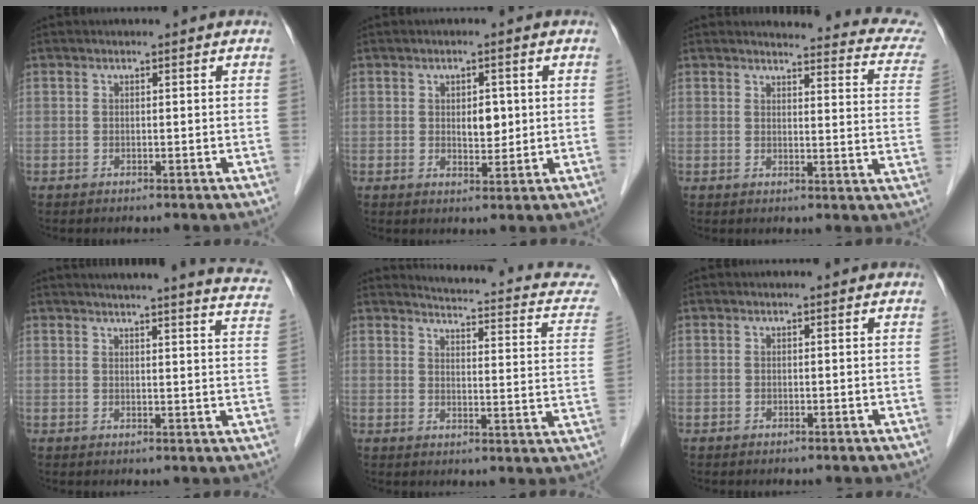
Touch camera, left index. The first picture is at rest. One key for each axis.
{"total": 3.1, "fx": 0.4, "fy": 1.8, "fz": 2.5, "tx": -0.037, "ty": 0.001, "tz": 0.012}
{"total": 16.1, "fx": 15.5, "fy": 2.2, "fz": 4.0, "tx": -0.019, "ty": -0.072, "tz": 0.138}
{"total": 20.2, "fx": 18.6, "fy": 0.5, "fz": 8.0, "tx": -0.102, "ty": -0.051, "tz": 0.203}
{"total": 13.9, "fx": 12.2, "fy": 3.2, "fz": 6.0, "tx": -0.065, "ty": -0.032, "tz": 0.111}
{"total": 0.0}